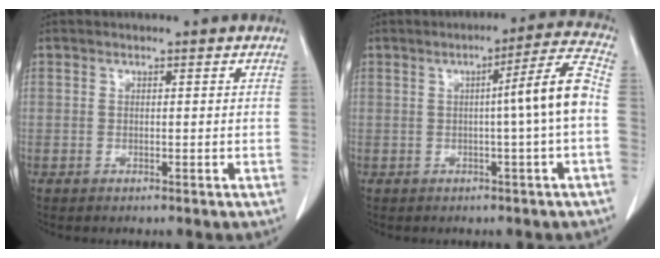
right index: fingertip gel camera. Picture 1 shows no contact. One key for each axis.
{"total": 7.8, "fx": -0.7, "fy": -1.3, "fz": 7.6, "tx": -0.106, "ty": 0.013, "tz": -0.011}